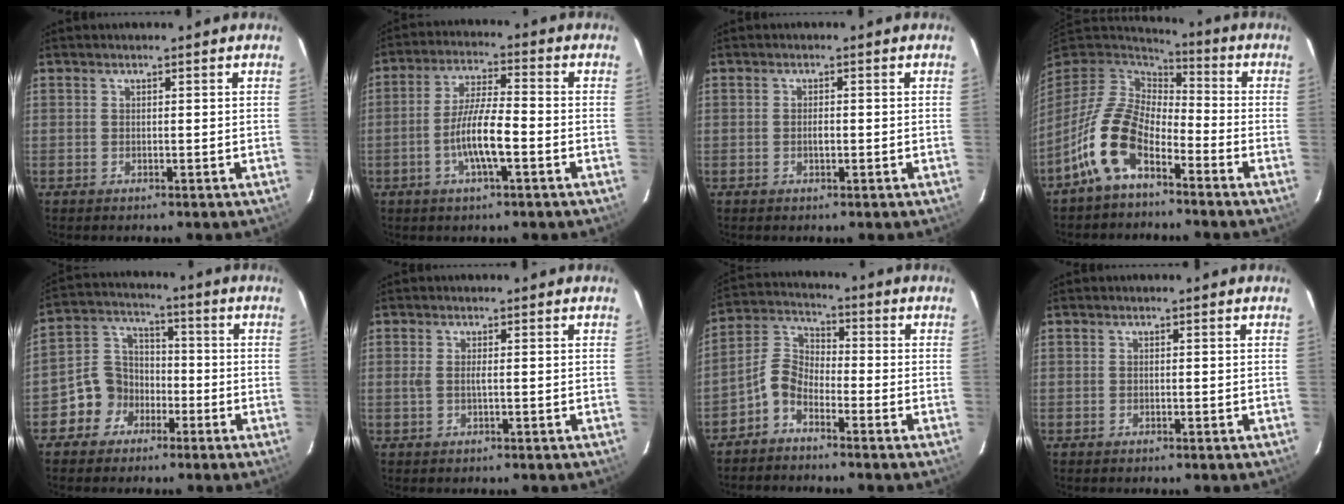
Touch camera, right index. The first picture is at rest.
{"total": 8.4, "force": [-2.9, 1.2, 7.7], "torque": [-0.152, 0.001, -0.055]}
{"total": 1.1, "force": [-0.2, 0.5, 0.9], "torque": [-0.016, 0.002, -0.004]}
{"total": 13.0, "force": [-7.2, 6.4, 8.7], "torque": [-0.179, 0.004, -0.149]}
{"total": 8.3, "force": [-4.2, 7.0, 1.6], "torque": [-0.037, 0.040, -0.077]}
{"total": 1.3, "force": [0.0, -0.1, 1.3], "torque": [-0.027, 0.000, 0.000]}
{"total": 5.5, "force": [-3.8, 2.9, 2.8], "torque": [-0.068, 0.020, -0.087]}
{"total": 0.0}